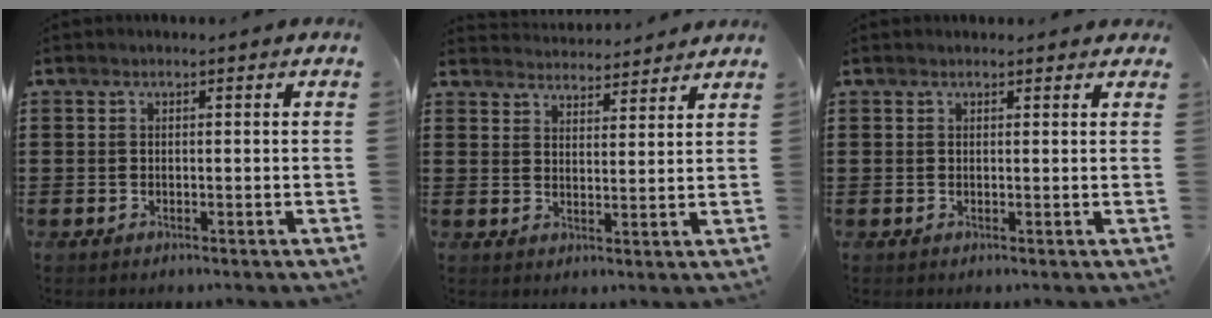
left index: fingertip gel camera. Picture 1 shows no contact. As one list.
[{"total": 3.7, "force": [3.6, 0.3, -0.1], "torque": [-0.010, -0.016, 0.066]}, {"total": 0.8, "force": [0.7, 0.4, 0.1], "torque": [-0.003, 0.003, 0.015]}]